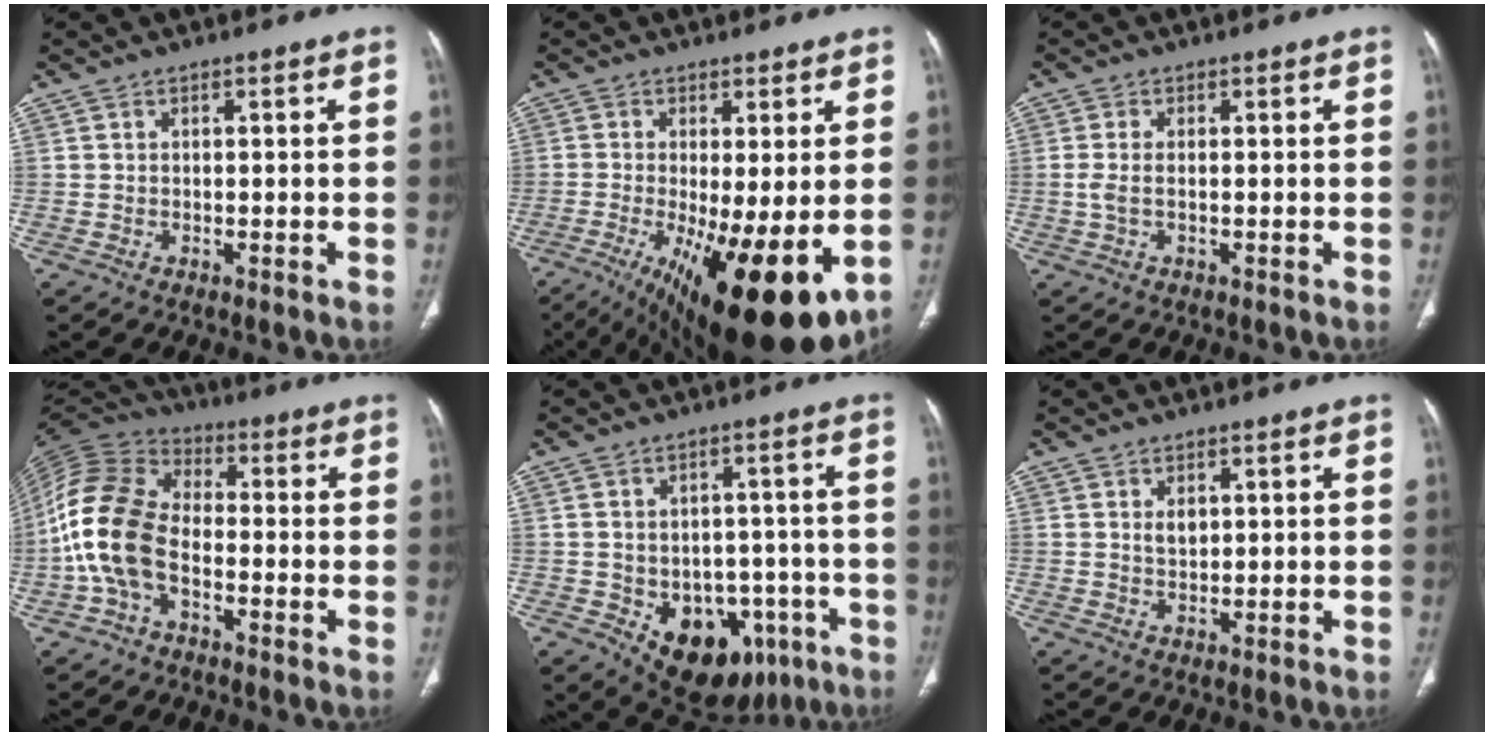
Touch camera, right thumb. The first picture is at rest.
{"total": 19.0, "force": [-5.8, 6.1, 17.0], "torque": [-0.249, -0.032, -0.071]}
{"total": 2.4, "force": [-0.2, 1.0, 2.2], "torque": [-0.063, 0.001, -0.003]}
{"total": 14.8, "force": [-3.6, 9.2, 11.0], "torque": [-0.233, 0.036, -0.079]}
{"total": 15.4, "force": [-6.2, 10.6, 9.2], "torque": [-0.099, 0.028, -0.069]}
{"total": 2.2, "force": [0.8, 1.4, 1.5], "torque": [-0.022, -0.005, 0.016]}